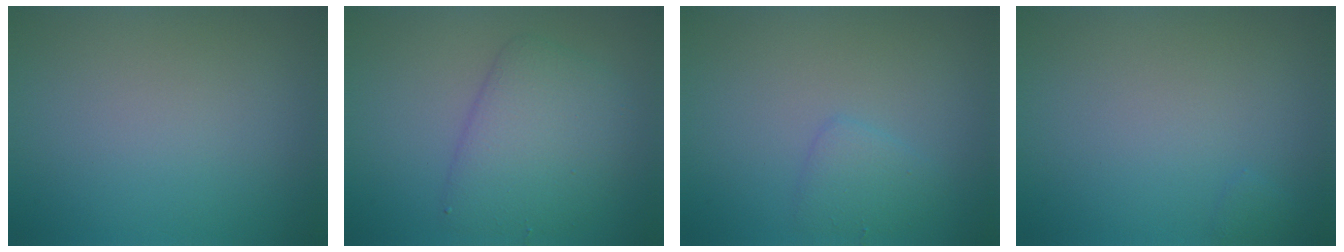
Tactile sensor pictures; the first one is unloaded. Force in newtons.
{"total": 5.0, "press": 5.0, "slide": 0.1}
{"total": 1.7, "press": 1.7, "slide": 0.0}
{"total": 0.5, "press": 0.5, "slide": 0.0}